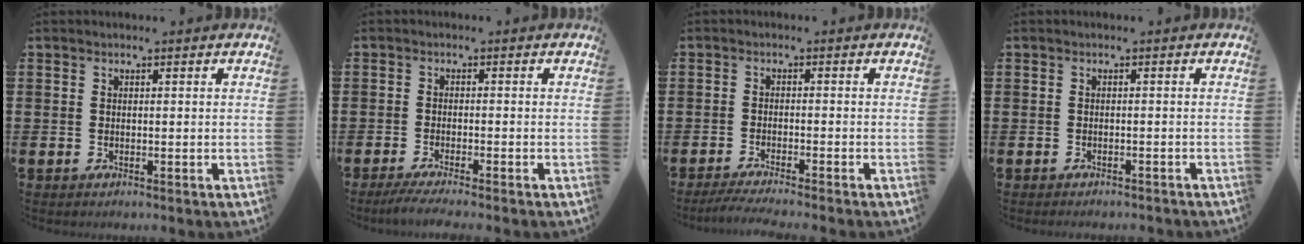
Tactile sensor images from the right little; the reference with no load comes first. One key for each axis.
{"total": 2.2, "fx": -1.6, "fy": 0.0, "fz": 1.5, "tx": -0.022, "ty": 0.000, "tz": -0.028}
{"total": 2.2, "fx": -1.8, "fy": -0.1, "fz": 1.3, "tx": -0.020, "ty": -0.001, "tz": -0.033}
{"total": 0.6, "fx": -0.6, "fy": 0.0, "fz": 0.0, "tx": -0.001, "ty": -0.002, "tz": -0.013}